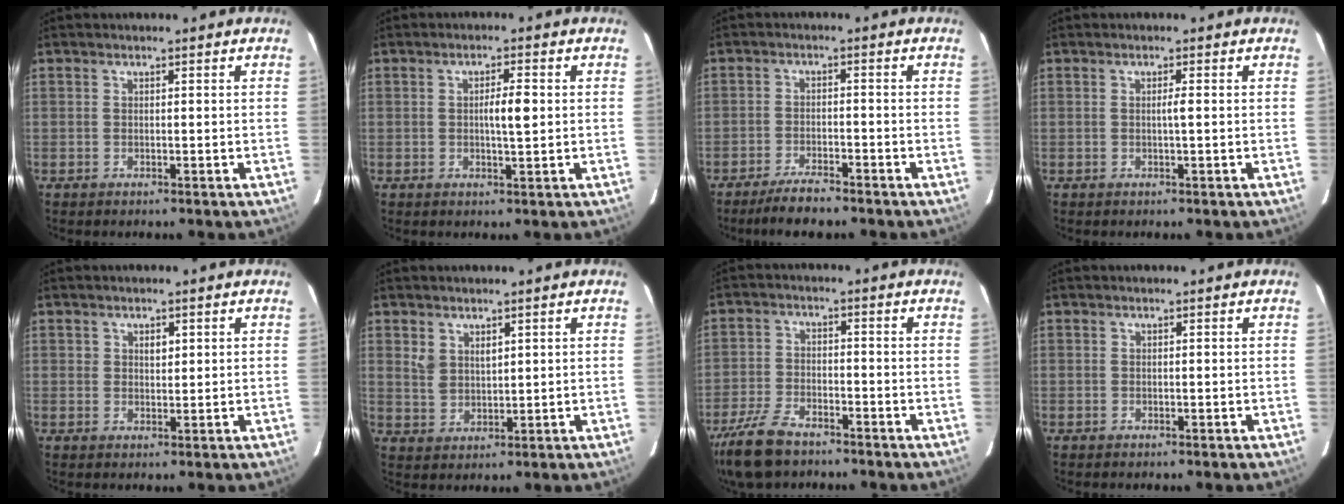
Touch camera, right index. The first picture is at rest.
{"total": 3.5, "force": [0.2, 0.4, 3.4], "torque": [-0.058, 0.001, 0.003]}
{"total": 5.3, "force": [-4.9, 0.9, 1.7], "torque": [-0.033, -0.013, -0.086]}
{"total": 1.0, "force": [0.0, -0.2, 1.0], "torque": [-0.018, 0.001, -0.002]}
{"total": 1.8, "force": [0.8, 1.2, 1.2], "torque": [-0.016, 0.000, 0.013]}
{"total": 3.5, "force": [1.9, 2.2, 2.1], "torque": [-0.046, 0.005, 0.047]}
{"total": 7.8, "force": [-6.0, 2.9, 4.0], "torque": [-0.093, -0.013, -0.112]}
{"total": 0.0}